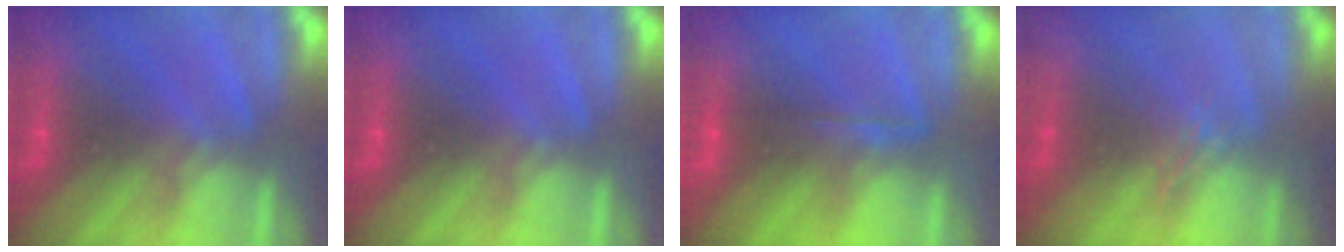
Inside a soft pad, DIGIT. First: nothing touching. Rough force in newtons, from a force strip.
{"total": 0.0}
{"total": 1.8}
{"total": 1.0}